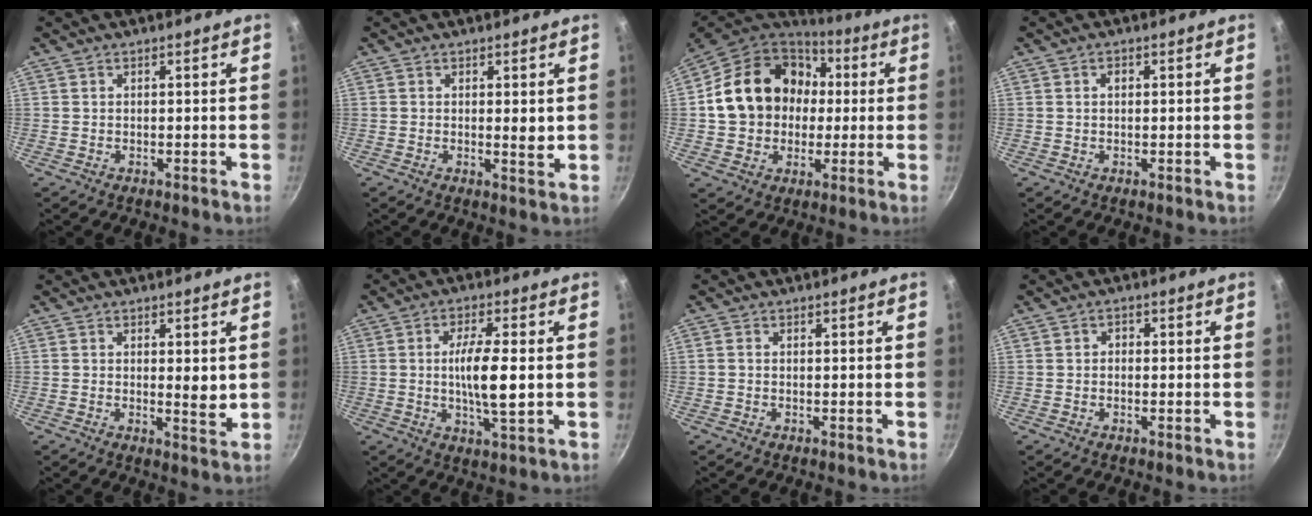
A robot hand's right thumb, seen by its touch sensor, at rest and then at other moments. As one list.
[{"total": 2.5, "force": [0.4, 0.7, 2.3], "torque": [-0.037, -0.007, 0.006]}, {"total": 20.4, "force": [1.9, 16.7, 11.5], "torque": [-0.181, 0.041, 0.029]}, {"total": 1.3, "force": [0.3, 0.9, 1.0], "torque": [-0.014, 0.004, 0.003]}, {"total": 3.6, "force": [0.6, 1.1, 3.4], "torque": [-0.051, -0.014, 0.010]}, {"total": 9.1, "force": [-0.1, 2.2, 8.9], "torque": [-0.167, 0.000, -0.003]}, {"total": 0.7, "force": [-0.1, 0.5, 0.4], "torque": [-0.007, 0.004, -0.003]}, {"total": 1.4, "force": [-0.2, 1.1, 0.7], "torque": [-0.011, 0.006, -0.005]}]